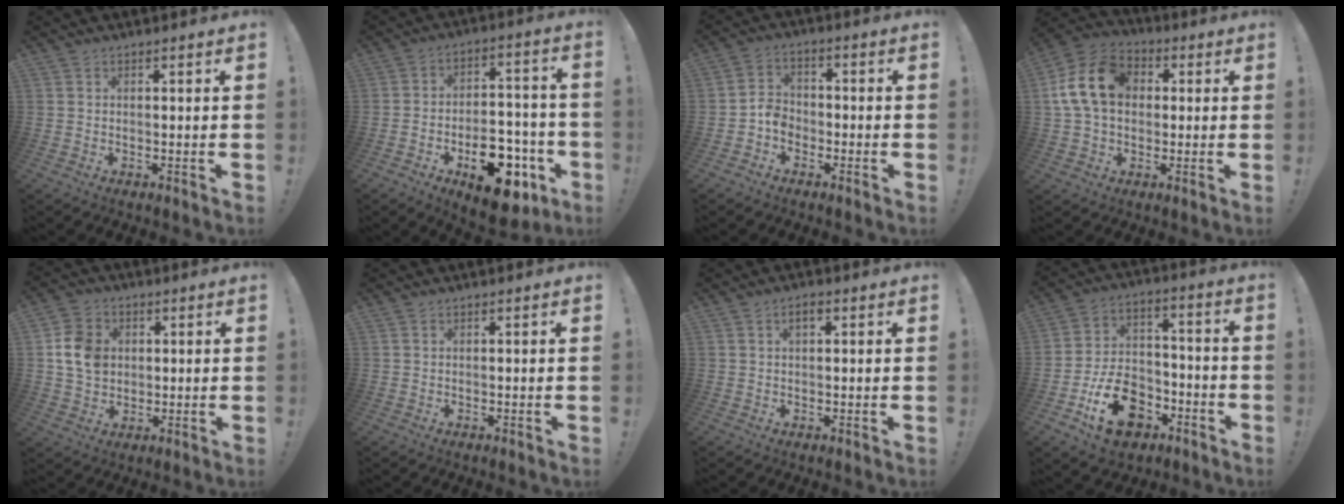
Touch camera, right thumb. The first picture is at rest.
{"total": 16.7, "force": [-8.5, 9.4, 10.9], "torque": [-0.130, 0.078, -0.121]}
{"total": 5.7, "force": [-3.3, 4.0, 2.2], "torque": [-0.041, 0.023, -0.059]}
{"total": 16.0, "force": [2.6, 12.1, 10.2], "torque": [-0.192, 0.013, 0.052]}
{"total": 10.2, "force": [1.6, 8.7, 5.1], "torque": [-0.081, 0.005, 0.034]}
{"total": 0.0}
{"total": 2.3, "force": [0.8, 1.0, 1.8], "torque": [-0.031, 0.004, 0.012]}
{"total": 17.6, "force": [-8.9, 11.7, 9.6], "torque": [-0.147, 0.070, -0.143]}